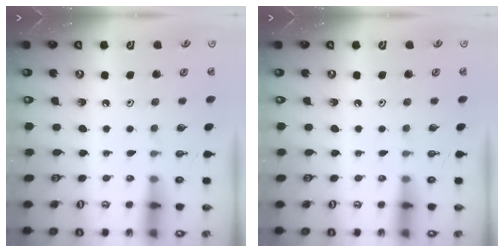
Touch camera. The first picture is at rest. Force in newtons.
{"total": 0.0}